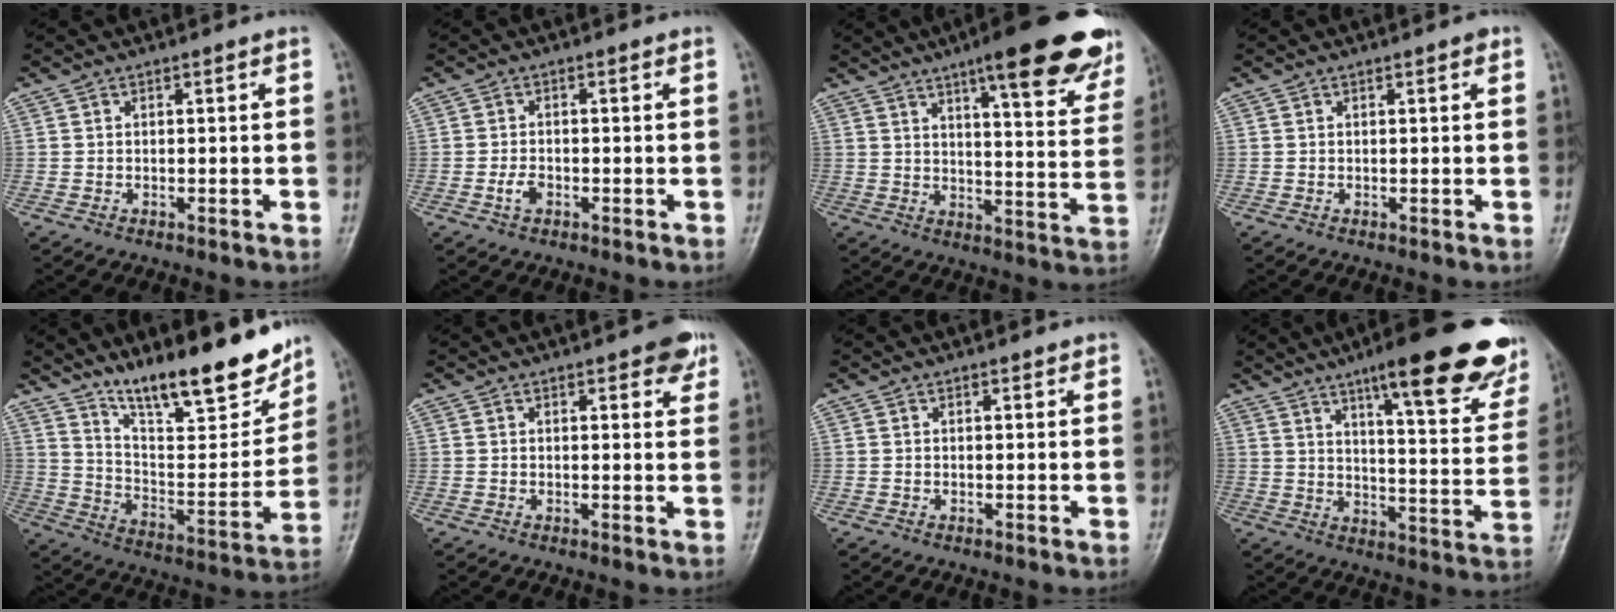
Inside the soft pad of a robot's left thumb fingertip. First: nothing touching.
{"total": 2.3, "force": [-0.9, 1.4, 1.5], "torque": [-0.028, 0.005, -0.019]}
{"total": 20.4, "force": [13.5, 4.6, 14.6], "torque": [-0.159, -0.052, 0.172]}
{"total": 0.6, "force": [0.4, 0.3, 0.4], "torque": [-0.003, 0.000, 0.001]}
{"total": 21.1, "force": [15.7, 5.5, 12.9], "torque": [-0.157, -0.089, 0.260]}
{"total": 4.3, "force": [2.7, 1.8, 2.9], "torque": [-0.016, -0.010, 0.029]}
{"total": 0.8, "force": [0.6, 0.4, 0.2], "torque": [0.001, -0.005, 0.006]}
{"total": 24.4, "force": [16.0, 5.4, 17.5], "torque": [-0.202, -0.058, 0.213]}